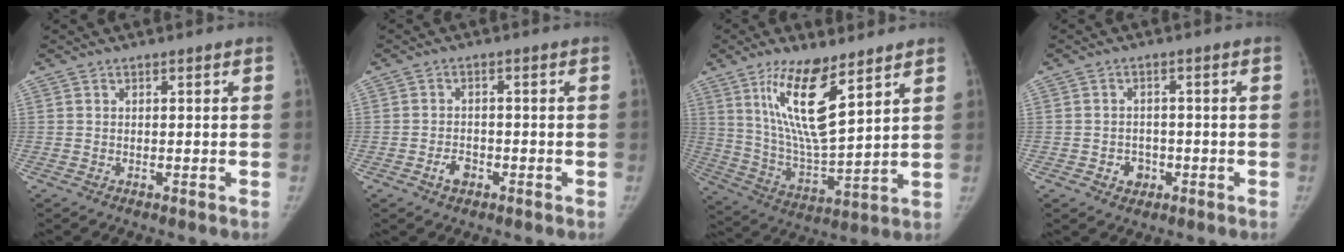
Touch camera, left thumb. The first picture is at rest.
{"total": 3.0, "force": [-1.5, 2.0, 1.6], "torque": [-0.022, 0.012, -0.024]}
{"total": 15.6, "force": [8.6, 4.4, 12.3], "torque": [-0.217, -0.053, 0.171]}
{"total": 3.5, "force": [-1.3, 3.0, 1.3], "torque": [-0.002, 0.010, -0.017]}